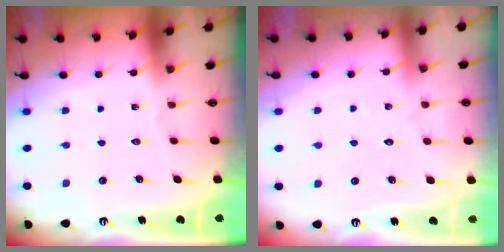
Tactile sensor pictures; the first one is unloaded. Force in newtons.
{"total": 3.8, "press": 3.8, "slide": 0.5}